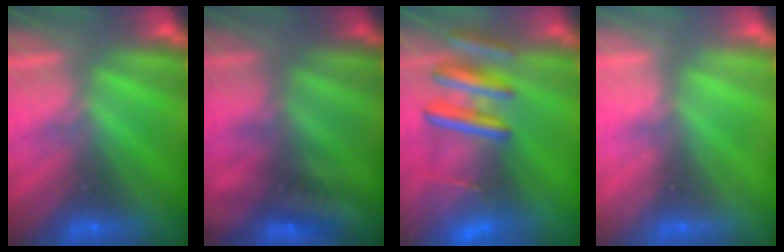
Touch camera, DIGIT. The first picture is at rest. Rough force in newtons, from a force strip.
{"total": 2.4}
{"total": 9.6}
{"total": 2.0}